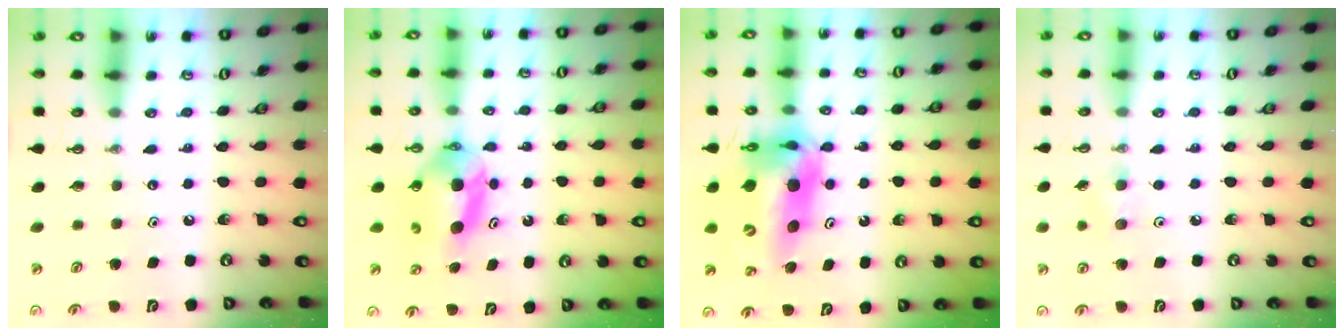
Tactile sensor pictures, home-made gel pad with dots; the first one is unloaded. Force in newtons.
{"total": 6.9, "press": 5.2, "slide": 4.6}
{"total": 15.7, "press": 15.3, "slide": 3.5}
{"total": 6.0, "press": 5.7, "slide": 1.7}